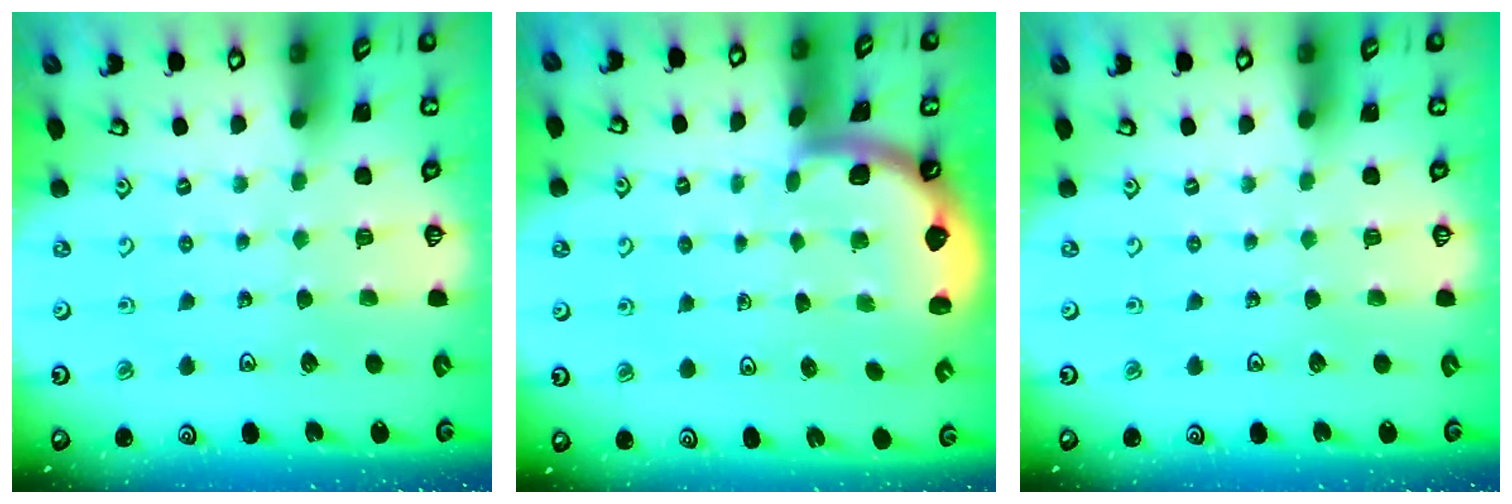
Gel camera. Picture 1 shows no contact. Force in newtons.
{"total": 1.2, "press": 1.2, "slide": 0.1}
{"total": 0.0}